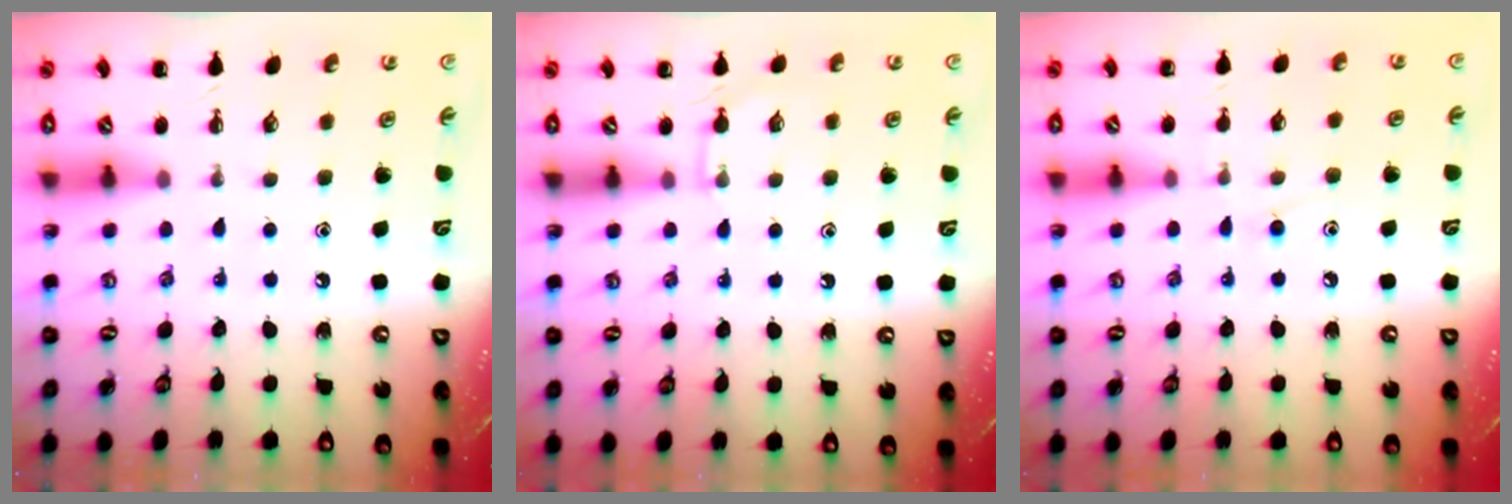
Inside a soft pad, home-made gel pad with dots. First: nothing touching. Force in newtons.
{"total": 3.8, "press": 3.6, "slide": 1.3}
{"total": 7.7, "press": 7.3, "slide": 2.4}